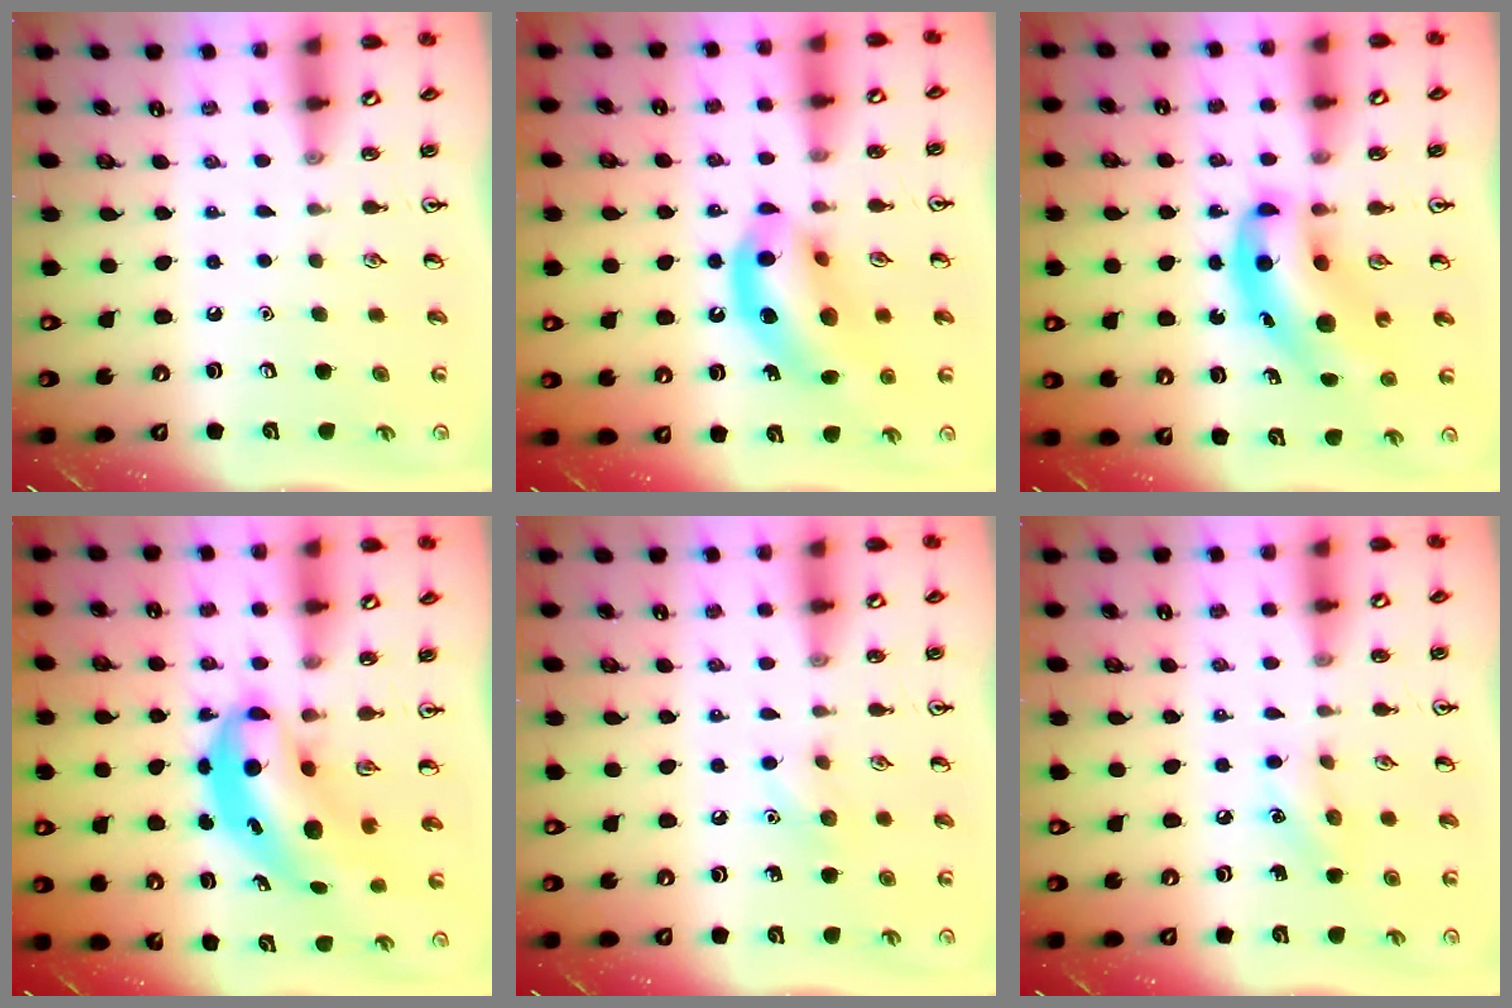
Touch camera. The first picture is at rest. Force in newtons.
{"total": 14.7, "press": 14.1, "slide": 4.1}
{"total": 10.7, "press": 10.2, "slide": 3.1}
{"total": 7.9, "press": 7.7, "slide": 1.6}
{"total": 6.9, "press": 6.6, "slide": 1.9}
{"total": 6.2, "press": 6.0, "slide": 1.5}